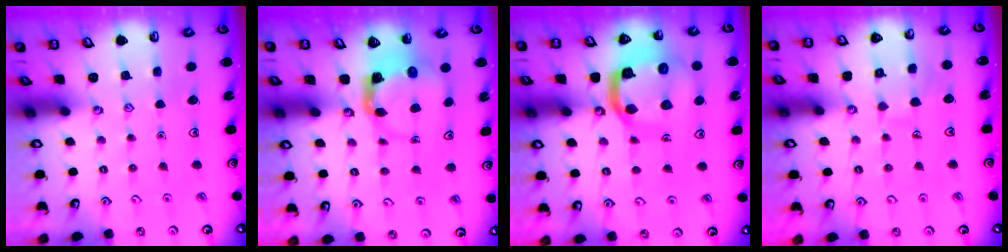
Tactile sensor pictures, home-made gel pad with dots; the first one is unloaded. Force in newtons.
{"total": 4.4, "press": 4.3, "slide": 0.9}
{"total": 15.8, "press": 15.7, "slide": 1.9}
{"total": 6.1, "press": 6.1, "slide": 0.6}